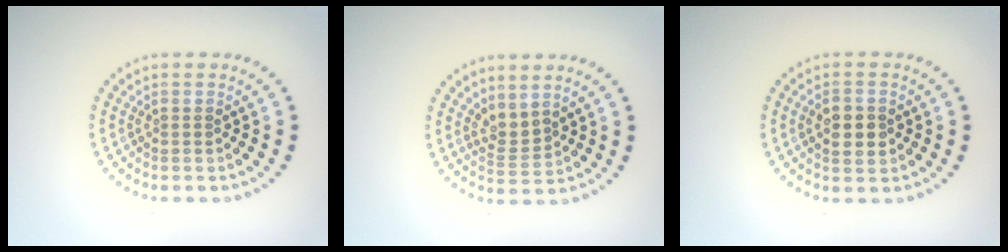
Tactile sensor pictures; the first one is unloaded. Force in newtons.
{"total": 2.0, "press": 1.4, "slide": 1.4}
{"total": 2.8, "press": 2.8, "slide": 0.1}